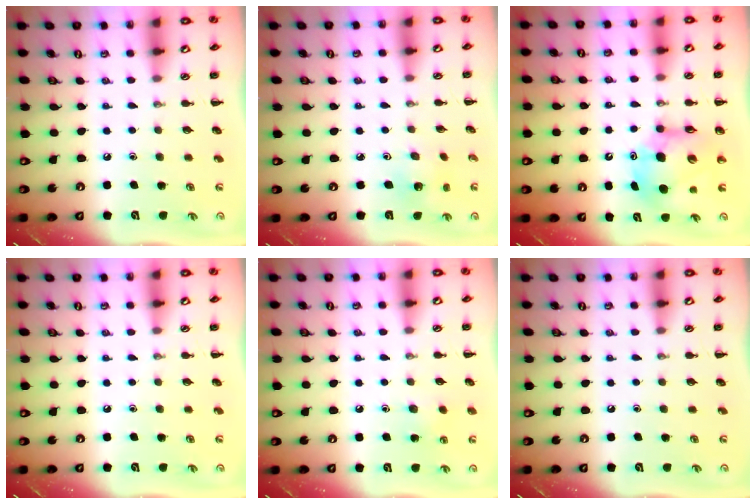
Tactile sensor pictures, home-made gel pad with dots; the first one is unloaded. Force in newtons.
{"total": 2.6, "press": 2.4, "slide": 0.9}
{"total": 10.2, "press": 9.8, "slide": 2.9}
{"total": 0.0}
{"total": 6.1, "press": 5.9, "slide": 1.7}
{"total": 0.0}